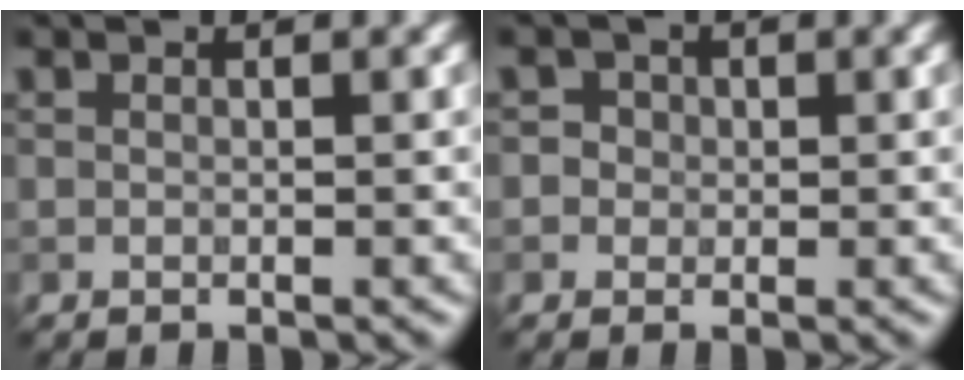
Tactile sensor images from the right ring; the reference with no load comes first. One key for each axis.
{"total": 2.4, "fx": 0.6, "fy": 2.2, "fz": 0.8, "tx": 0.010, "ty": 0.009, "tz": -0.003}